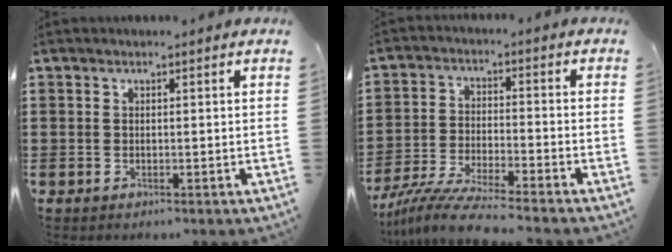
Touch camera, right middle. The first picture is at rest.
{"total": 7.2, "force": [-6.6, -0.3, 2.8], "torque": [-0.065, -0.014, -0.130]}